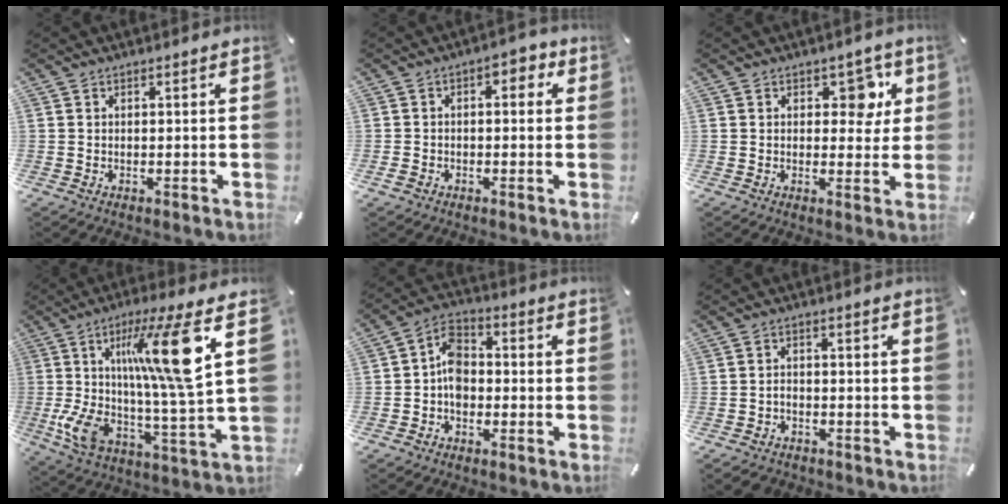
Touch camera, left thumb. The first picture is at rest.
{"total": 3.8, "force": [-1.0, 2.9, 2.2], "torque": [-0.028, 0.010, -0.024]}
{"total": 7.0, "force": [2.6, 4.7, 4.4], "torque": [-0.034, -0.009, 0.036]}
{"total": 22.0, "force": [6.2, 4.4, 20.7], "torque": [-0.366, -0.027, 0.078]}
{"total": 7.1, "force": [-1.6, 5.4, 4.4], "torque": [-0.083, 0.025, -0.024]}
{"total": 2.6, "force": [-1.7, 1.8, 0.7], "torque": [-0.015, 0.011, -0.035]}